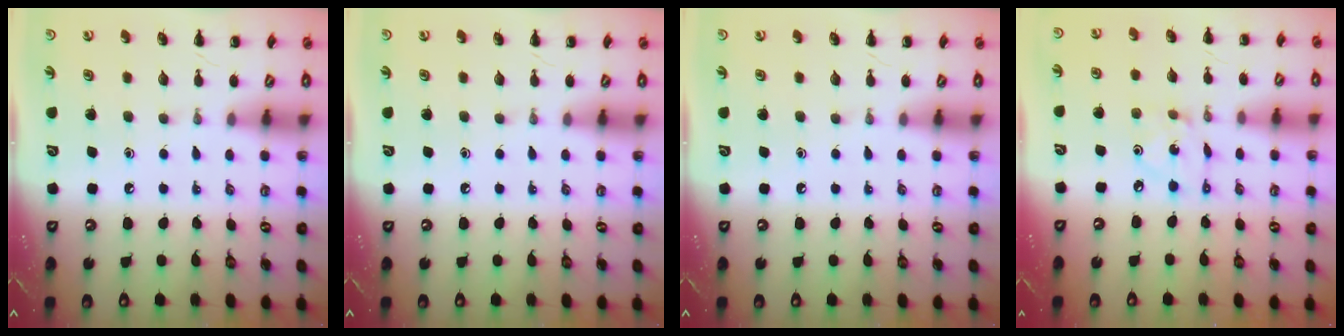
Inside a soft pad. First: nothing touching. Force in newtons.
{"total": 0.0}
{"total": 0.0}
{"total": 2.3, "press": 2.3, "slide": 0.1}